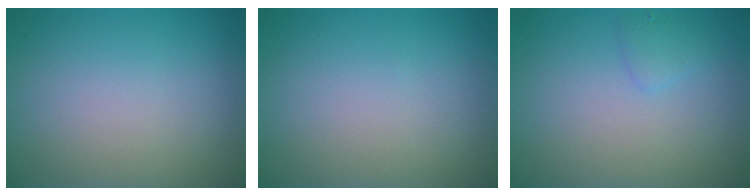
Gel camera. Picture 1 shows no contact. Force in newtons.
{"total": 0.0}
{"total": 1.0, "press": 1.0, "slide": 0.1}